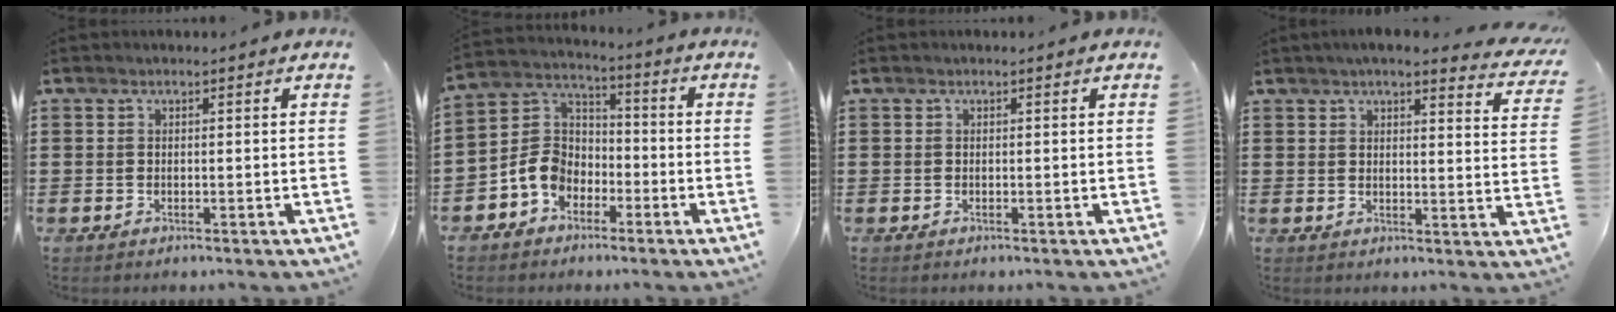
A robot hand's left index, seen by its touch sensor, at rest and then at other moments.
{"total": 7.4, "force": [-3.5, 6.1, 2.5], "torque": [-0.089, 0.015, -0.077]}
{"total": 0.0}
{"total": 4.2, "force": [3.8, 0.2, 1.8], "torque": [-0.044, -0.015, 0.064]}